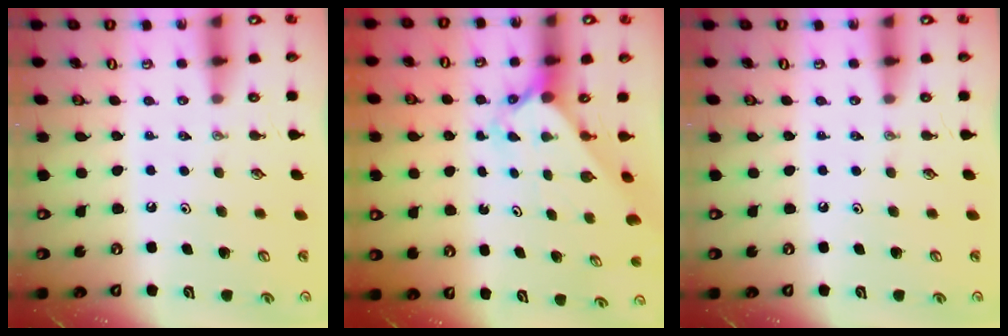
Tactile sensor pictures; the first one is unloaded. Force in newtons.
{"total": 2.4, "press": 2.4, "slide": 0.2}
{"total": 0.0}